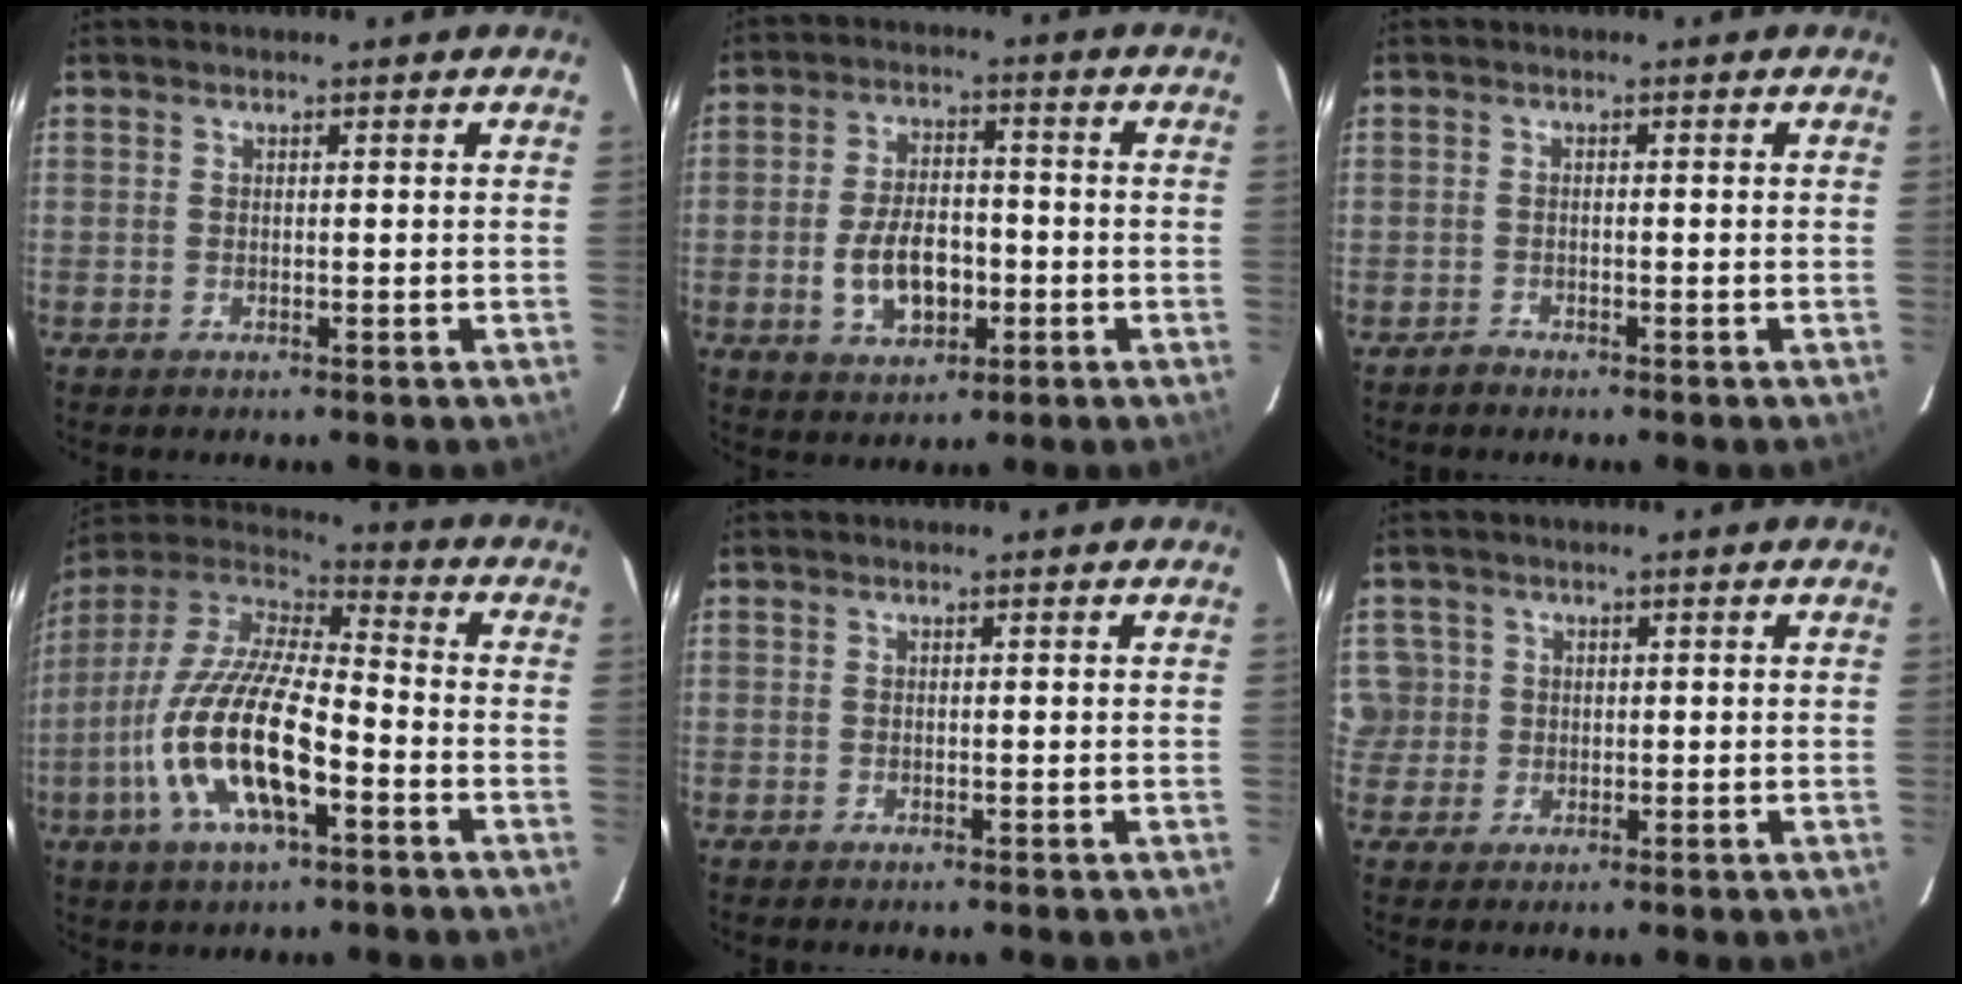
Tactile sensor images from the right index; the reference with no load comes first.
{"total": 9.8, "force": [-2.6, 5.8, 7.4], "torque": [-0.150, 0.010, -0.035]}
{"total": 1.2, "force": [-1.1, 0.6, -0.1], "torque": [0.000, 0.005, -0.020]}
{"total": 18.9, "force": [-6.7, 6.2, 16.5], "torque": [-0.339, -0.016, -0.132]}
{"total": 0.0}
{"total": 4.4, "force": [0.5, 4.4, 0.3], "torque": [0.011, 0.019, 0.013]}